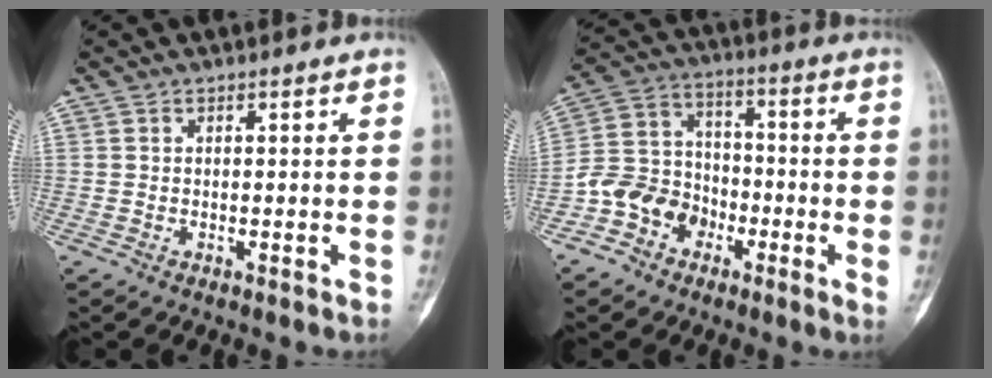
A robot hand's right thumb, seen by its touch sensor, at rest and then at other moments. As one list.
[{"total": 10.4, "force": [-4.8, 8.1, 4.5], "torque": [-0.056, 0.048, -0.101]}]